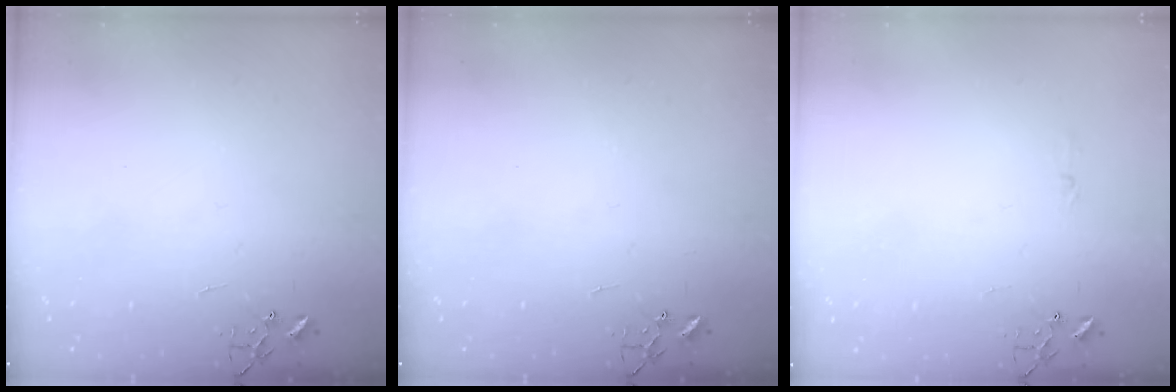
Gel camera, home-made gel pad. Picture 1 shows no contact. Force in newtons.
{"total": 0.0}
{"total": 3.5, "press": 3.5, "slide": 0.4}